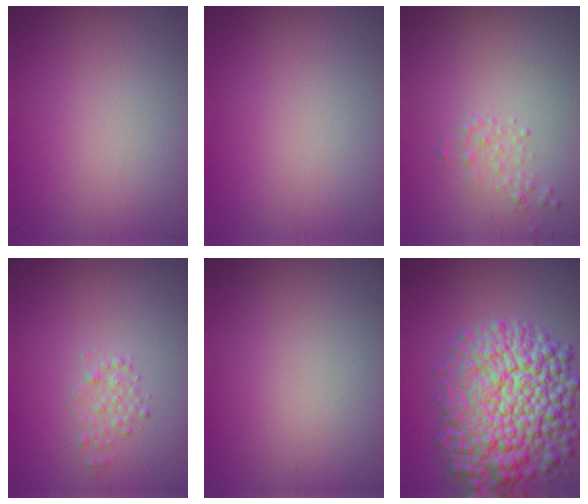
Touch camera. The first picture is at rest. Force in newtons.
{"total": 0.0}
{"total": 1.0, "press": 1.0, "slide": 0.0}
{"total": 1.3, "press": 1.3, "slide": 0.0}
{"total": 0.0}
{"total": 12.8, "press": 12.8, "slide": 0.5}